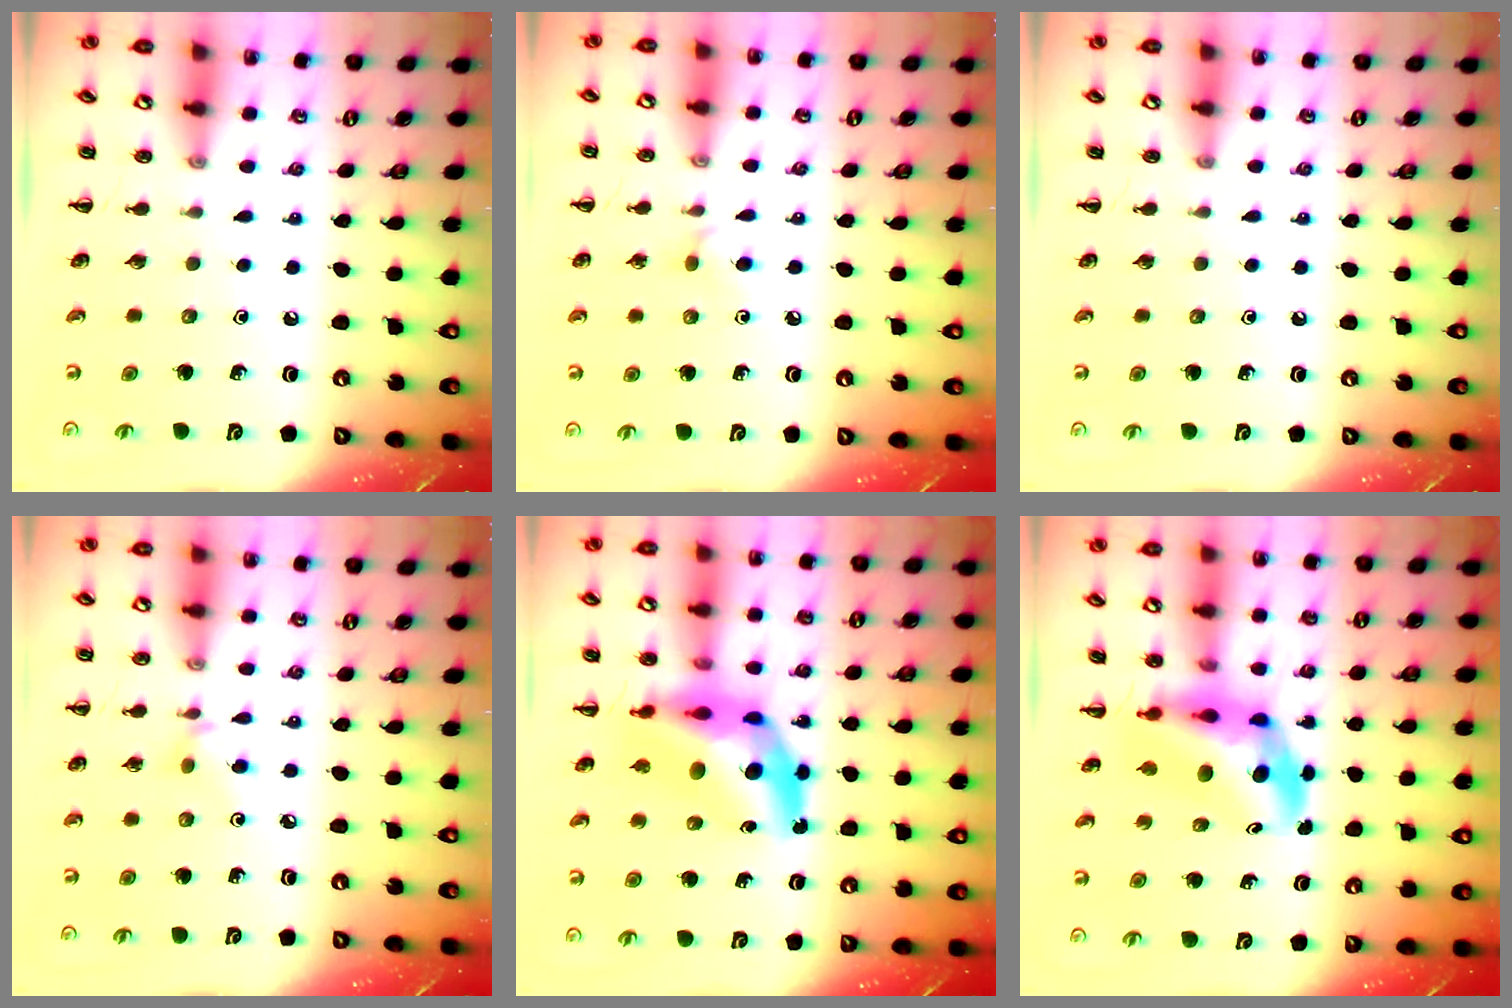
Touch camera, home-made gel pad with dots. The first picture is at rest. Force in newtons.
{"total": 5.2, "press": 5.0, "slide": 1.4}
{"total": 0.7, "press": 0.6, "slide": 0.4}
{"total": 3.4, "press": 3.2, "slide": 1.1}
{"total": 12.9, "press": 12.4, "slide": 3.8}
{"total": 6.3, "press": 6.0, "slide": 2.0}